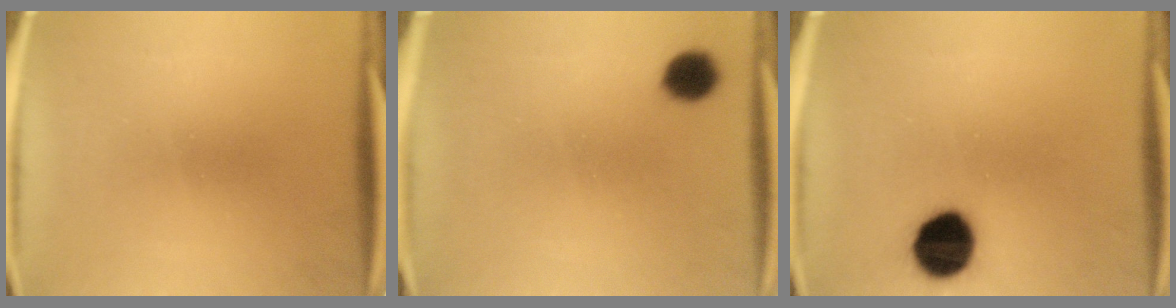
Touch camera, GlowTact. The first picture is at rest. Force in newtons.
{"total": 5.3}
{"total": 11.5}